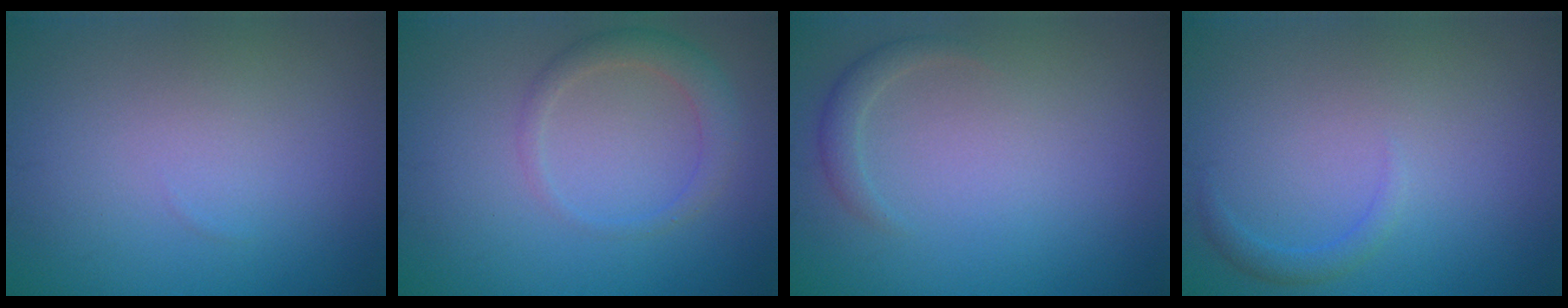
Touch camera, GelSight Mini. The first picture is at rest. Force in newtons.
{"total": 2.2, "press": 2.2, "slide": 0.3}
{"total": 1.2, "press": 1.2, "slide": 0.1}
{"total": 1.1, "press": 1.1, "slide": 0.0}